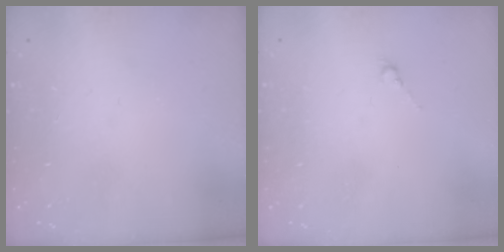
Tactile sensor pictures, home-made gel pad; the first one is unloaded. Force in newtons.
{"total": 0.0}